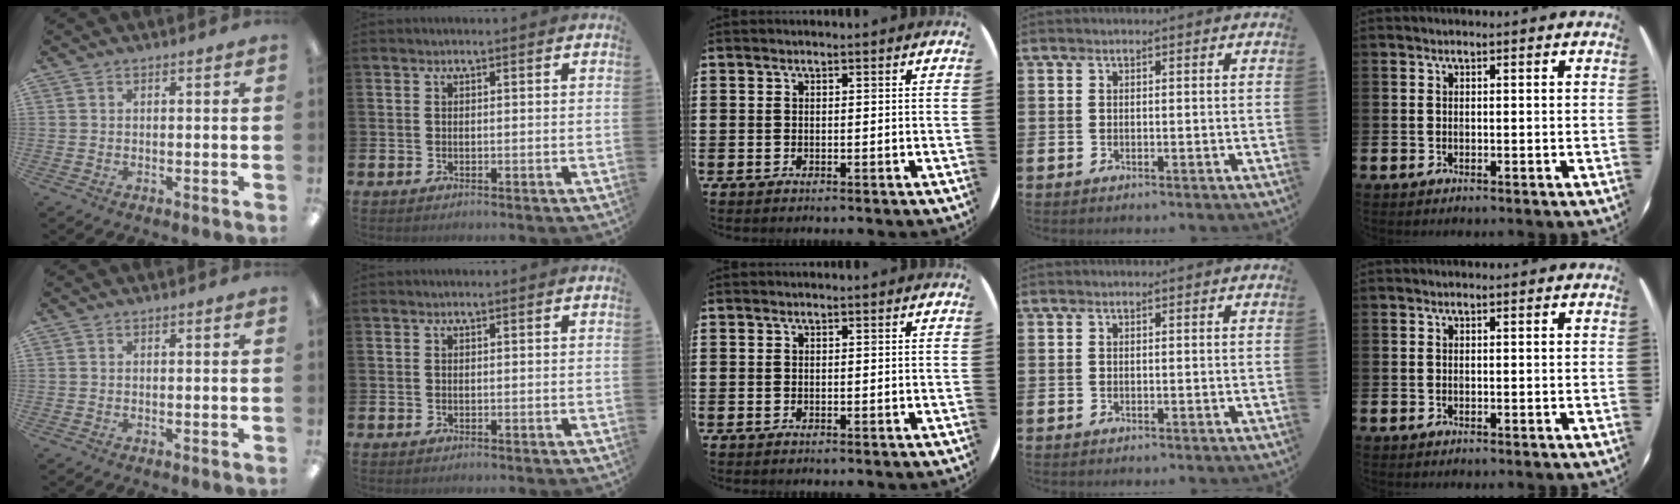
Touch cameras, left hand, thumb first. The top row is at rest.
{}